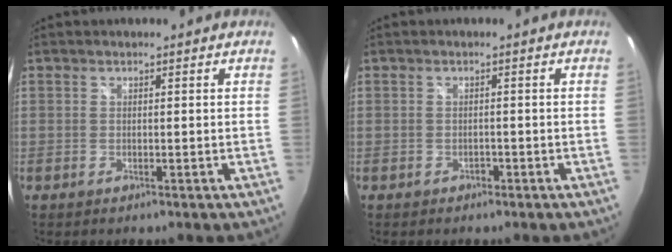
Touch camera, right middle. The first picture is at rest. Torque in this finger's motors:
{"motor_torque": [-0.84, 0.23, 0.00, -0.01]}